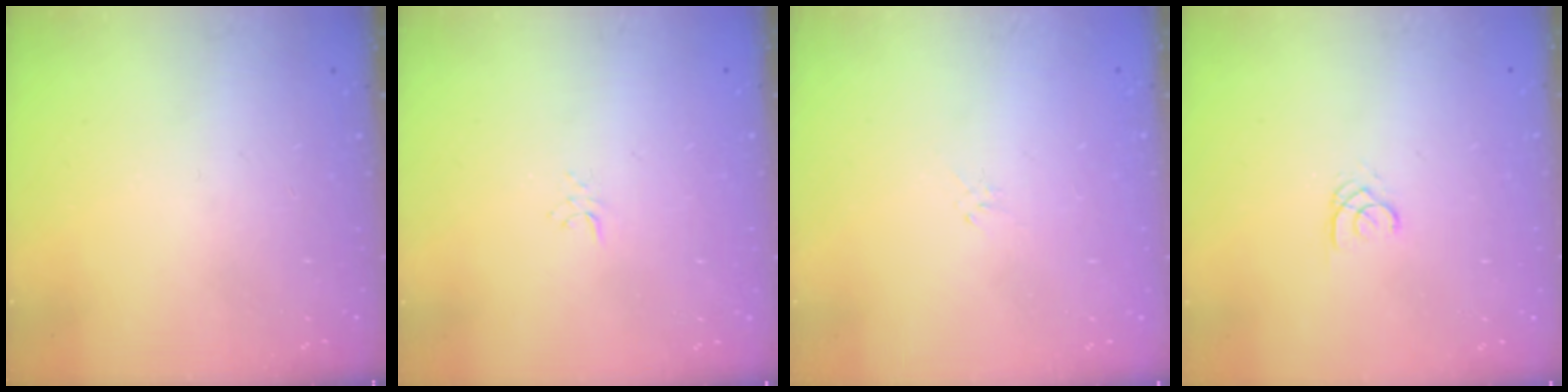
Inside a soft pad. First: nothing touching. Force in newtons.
{"total": 2.9, "press": 2.9, "slide": 0.3}
{"total": 0.7, "press": 0.5, "slide": 0.4}
{"total": 1.7, "press": 1.7, "slide": 0.2}